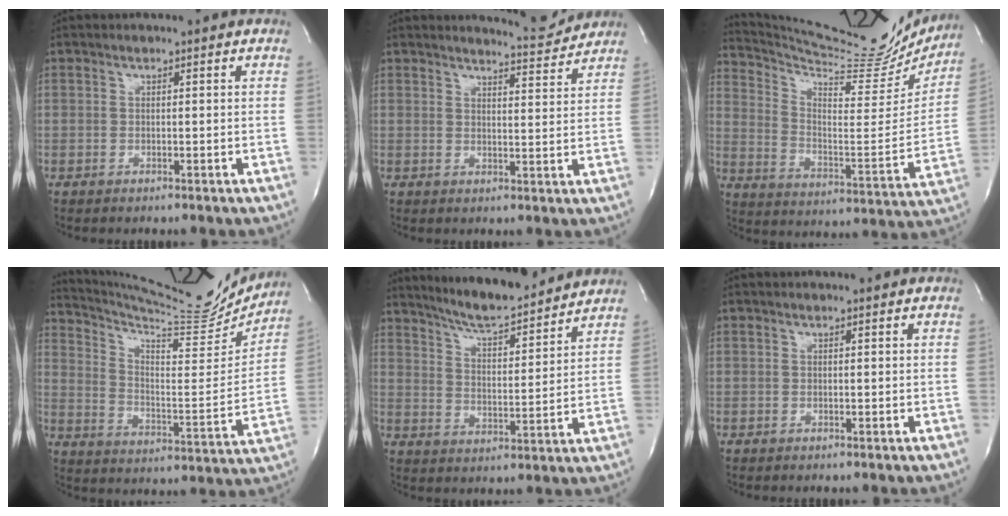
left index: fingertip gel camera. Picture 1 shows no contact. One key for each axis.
{"total": 4.5, "fx": 4.4, "fy": -0.4, "fz": -0.7, "tx": -0.002, "ty": -0.027, "tz": 0.056}
{"total": 24.4, "fx": 22.7, "fy": 3.1, "fz": 8.2, "tx": -0.137, "ty": -0.076, "tz": 0.313}
{"total": 22.3, "fx": 20.9, "fy": 1.6, "fz": 7.8, "tx": -0.136, "ty": -0.065, "tz": 0.296}
{"total": 13.7, "fx": 12.6, "fy": 1.2, "fz": 5.2, "tx": -0.089, "ty": -0.005, "tz": 0.196}
{"total": 0.0}